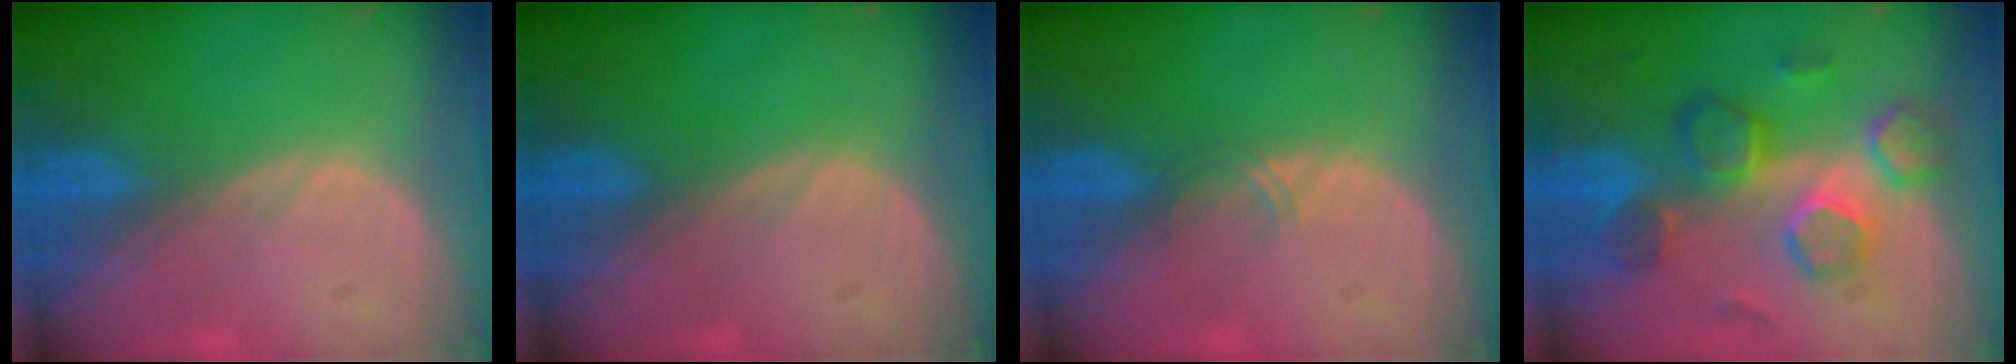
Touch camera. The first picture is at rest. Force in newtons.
{"total": 0.0}
{"total": 1.1, "press": 1.0, "slide": 0.6}
{"total": 8.7, "press": 8.4, "slide": 2.3}